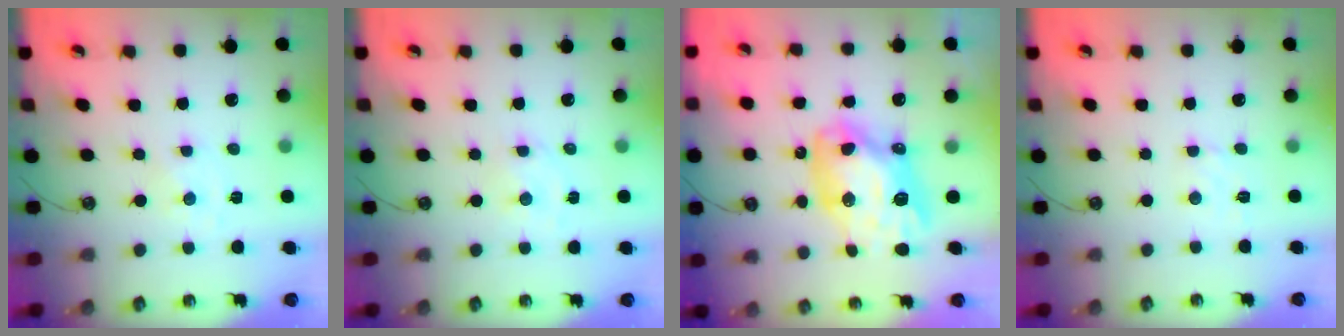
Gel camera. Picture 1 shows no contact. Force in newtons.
{"total": 1.6, "press": 1.6, "slide": 0.2}
{"total": 15.1, "press": 15.0, "slide": 2.1}
{"total": 1.9, "press": 1.8, "slide": 0.6}